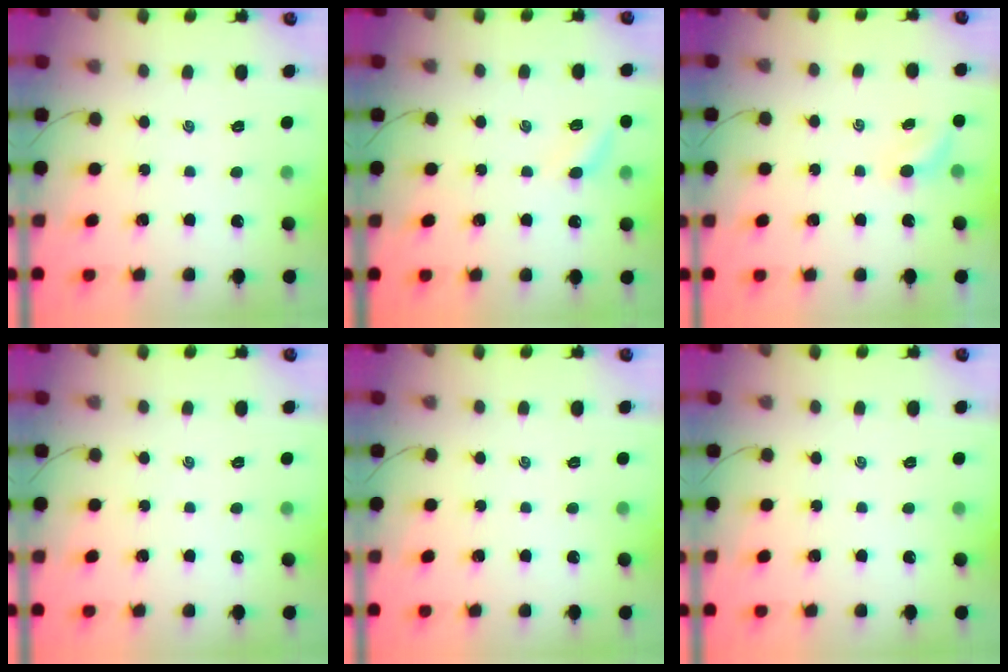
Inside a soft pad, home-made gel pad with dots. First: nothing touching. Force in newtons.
{"total": 5.8, "press": 5.6, "slide": 1.5}
{"total": 2.4, "press": 2.3, "slide": 0.7}
{"total": 0.0}
{"total": 0.0}
{"total": 0.0}